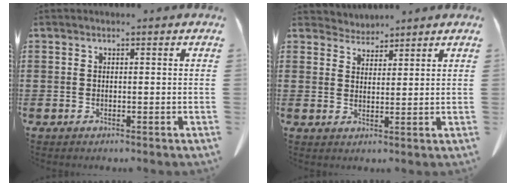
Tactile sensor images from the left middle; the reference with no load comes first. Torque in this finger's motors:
{"motor_torque": [0.05, -0.13, -0.14, -0.04]}